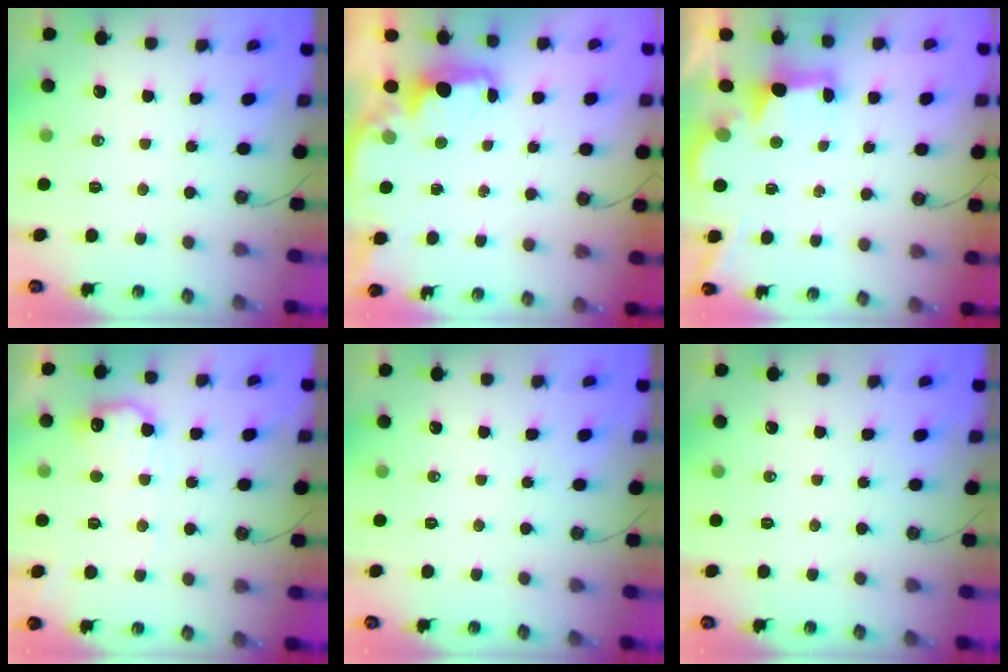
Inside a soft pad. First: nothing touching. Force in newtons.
{"total": 2.3, "press": 2.1, "slide": 0.8}
{"total": 2.8, "press": 2.7, "slide": 0.9}
{"total": 11.9, "press": 11.9, "slide": 0.3}
{"total": 0.0}
{"total": 0.0}